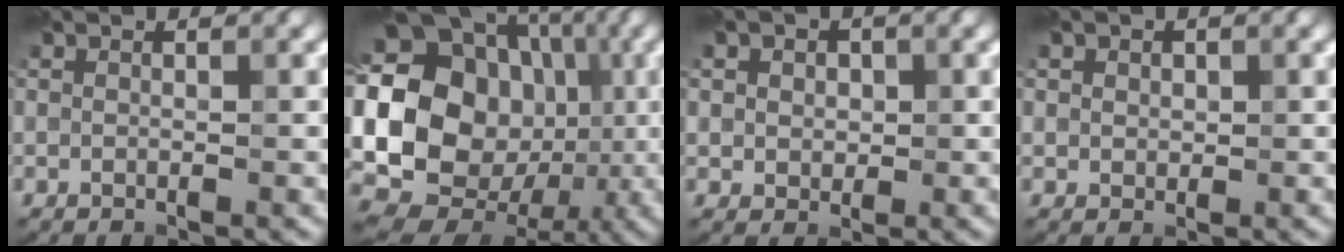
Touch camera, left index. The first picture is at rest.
{"total": 20.1, "force": [0.3, 17.3, 10.3], "torque": [-0.192, 0.010, -0.028]}
{"total": 2.4, "force": [0.8, 2.1, 1.0], "torque": [-0.009, 0.010, 0.004]}
{"total": 1.2, "force": [0.6, 1.0, 0.2], "torque": [0.005, -0.002, 0.007]}